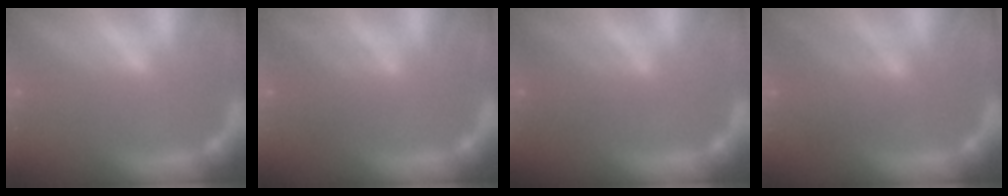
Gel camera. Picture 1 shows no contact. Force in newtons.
{"total": 2.5}
{"total": 3.0}
{"total": 4.0}